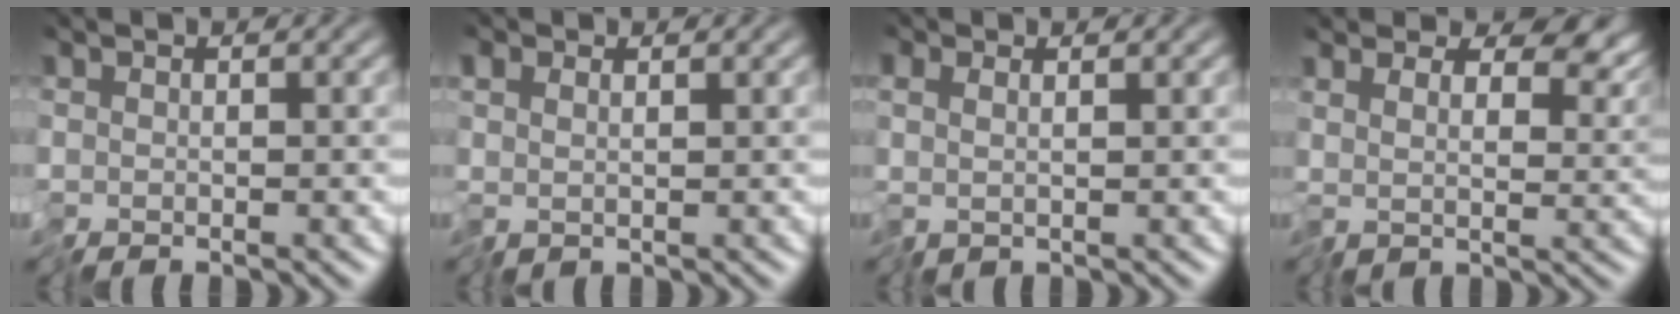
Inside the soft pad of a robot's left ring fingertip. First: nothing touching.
{"total": 0.7, "force": [0.6, 0.3, 0.3], "torque": [-0.010, 0.003, 0.011]}
{"total": 0.7, "force": [0.5, 0.1, 0.5], "torque": [-0.013, 0.002, 0.011]}
{"total": 6.5, "force": [4.3, 3.1, 3.8], "torque": [-0.071, 0.005, 0.077]}